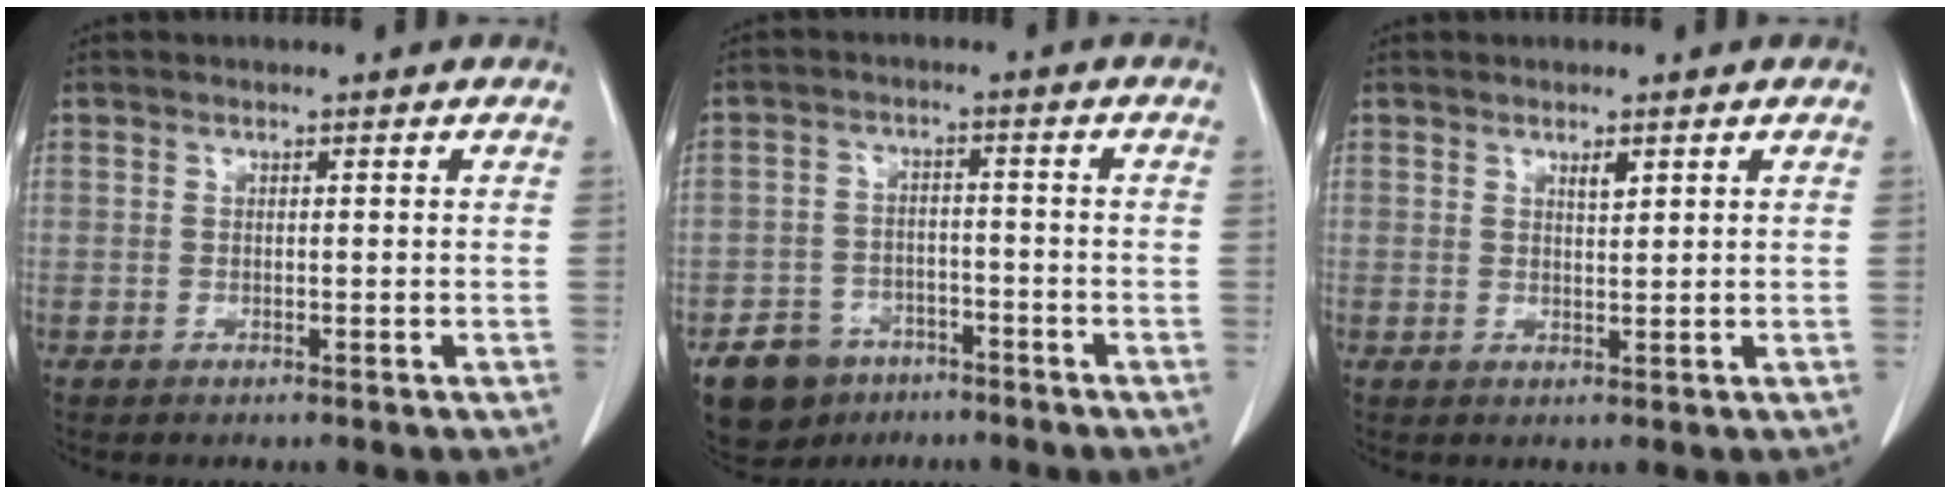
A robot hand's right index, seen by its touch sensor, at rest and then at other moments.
{"total": 7.0, "force": [-4.5, 5.2, 1.5], "torque": [-0.032, 0.009, -0.065]}
{"total": 1.3, "force": [0.9, 0.3, 1.0], "torque": [-0.018, -0.004, 0.016]}